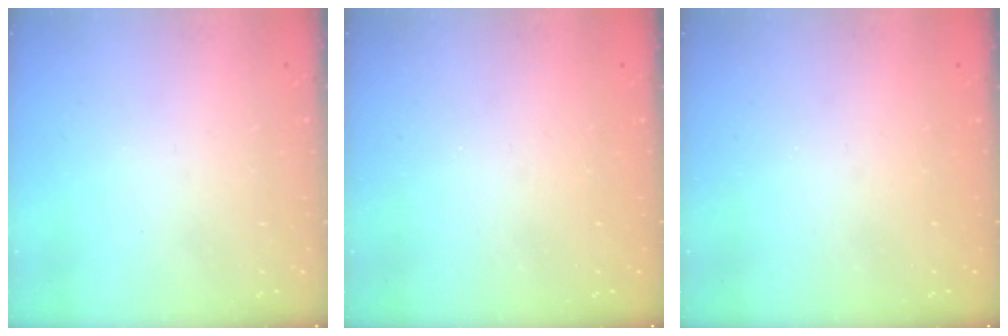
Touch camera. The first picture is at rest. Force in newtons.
{"total": 1.0, "press": 1.0, "slide": 0.2}
{"total": 1.0, "press": 1.0, "slide": 0.2}